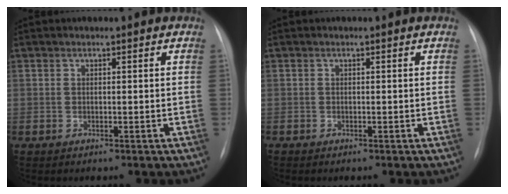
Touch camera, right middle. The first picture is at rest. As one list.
[{"total": 0.0}]